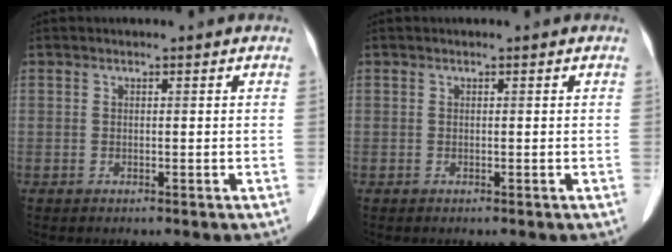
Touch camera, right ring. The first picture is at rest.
{"total": 0.0}